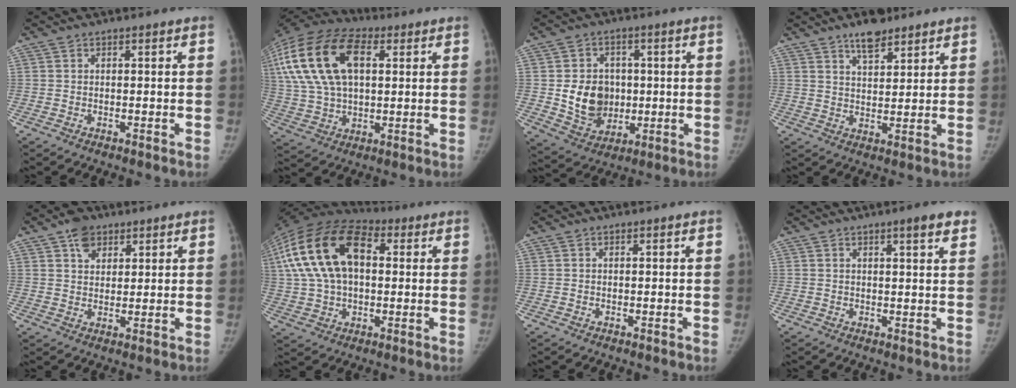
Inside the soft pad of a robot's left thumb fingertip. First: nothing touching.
{"total": 22.7, "force": [6.4, 13.0, 17.5], "torque": [-0.354, 0.015, 0.111]}
{"total": 11.1, "force": [0.0, 9.2, 6.1], "torque": [-0.060, -0.004, 0.013]}
{"total": 6.4, "force": [4.8, 2.7, 3.3], "torque": [-0.028, -0.030, 0.076]}
{"total": 4.6, "force": [2.6, 3.2, 1.9], "torque": [-0.012, -0.011, 0.044]}
{"total": 21.8, "force": [4.5, 13.1, 16.8], "torque": [-0.326, 0.025, 0.071]}
{"total": 0.0}
{"total": 4.2, "force": [2.6, 0.4, 3.2], "torque": [-0.036, -0.011, 0.032]}